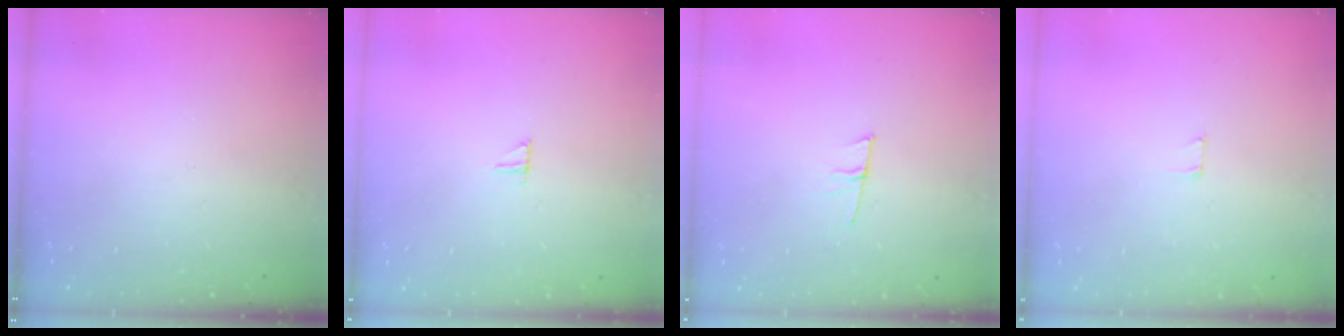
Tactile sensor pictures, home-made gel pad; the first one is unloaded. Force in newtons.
{"total": 5.4, "press": 5.4, "slide": 0.5}
{"total": 6.3, "press": 5.6, "slide": 2.9}
{"total": 2.5, "press": 2.5, "slide": 0.2}